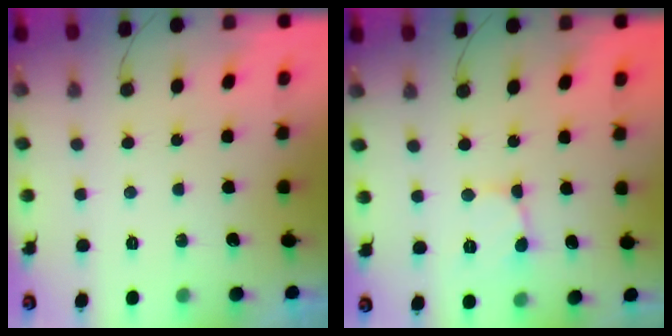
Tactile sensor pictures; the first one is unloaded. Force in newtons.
{"total": 2.4, "press": 2.4, "slide": 0.1}